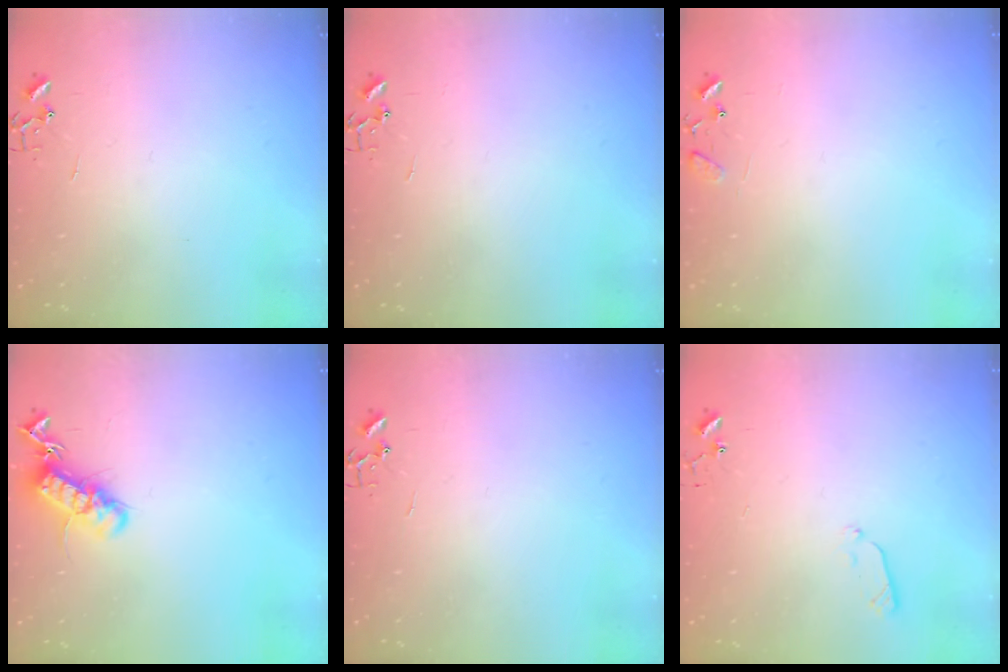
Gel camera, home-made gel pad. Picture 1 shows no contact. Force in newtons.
{"total": 0.0}
{"total": 7.7, "press": 7.7, "slide": 0.6}
{"total": 15.5, "press": 15.4, "slide": 1.8}
{"total": 0.0}
{"total": 5.6, "press": 5.6, "slide": 0.8}